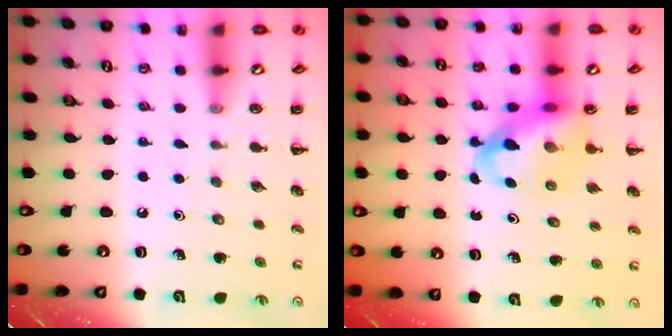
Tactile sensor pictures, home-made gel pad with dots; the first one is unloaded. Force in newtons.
{"total": 12.0, "press": 11.6, "slide": 3.3}